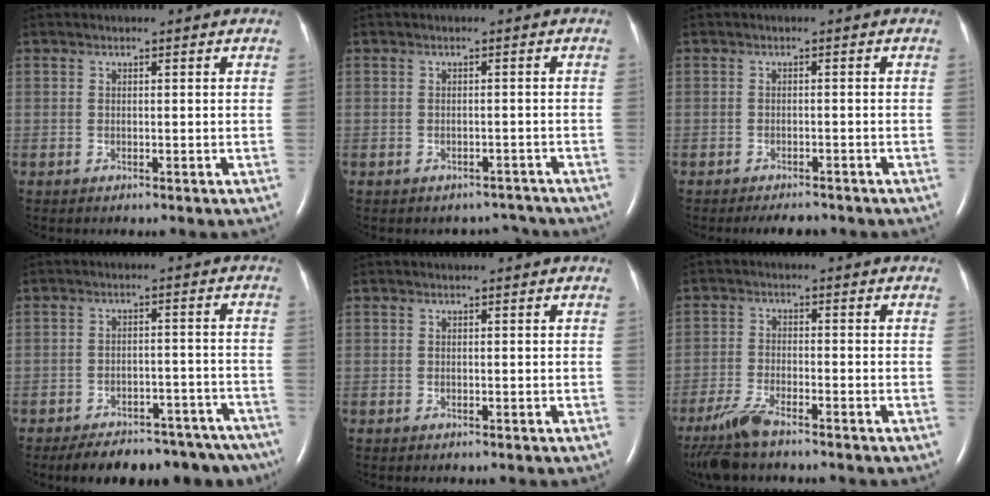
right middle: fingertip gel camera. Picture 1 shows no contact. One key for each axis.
{"total": 3.1, "fx": -2.7, "fy": 1.4, "fz": -0.5, "tx": 0.011, "ty": 0.012, "tz": -0.035}
{"total": 3.0, "fx": -2.6, "fy": 0.8, "fz": 1.1, "tx": -0.016, "ty": -0.005, "tz": -0.035}
{"total": 18.0, "fx": -15.1, "fy": 7.3, "fz": 6.6, "tx": -0.071, "ty": 0.016, "tz": -0.182}
{"total": 0.0}
{"total": 6.4, "fx": -5.1, "fy": 0.8, "fz": 3.7, "tx": -0.084, "ty": -0.021, "tz": -0.099}